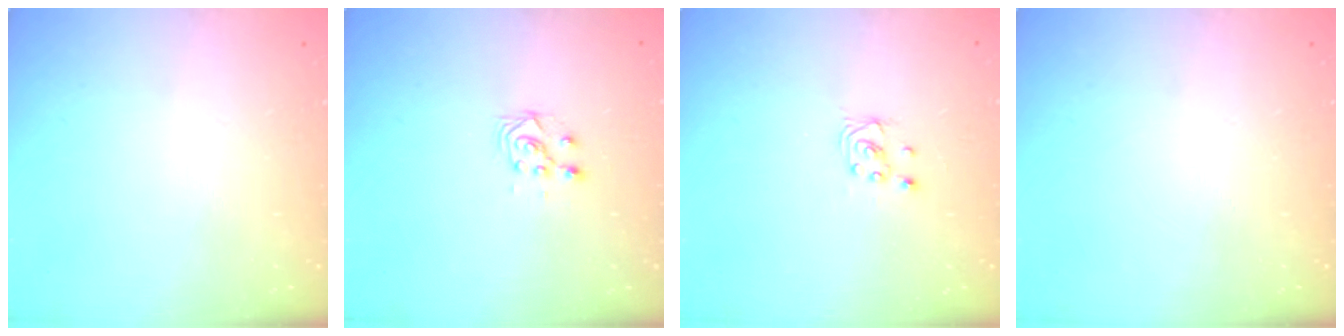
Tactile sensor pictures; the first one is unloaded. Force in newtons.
{"total": 4.4, "press": 4.4, "slide": 0.7}
{"total": 1.7, "press": 1.6, "slide": 0.1}
{"total": 0.0}